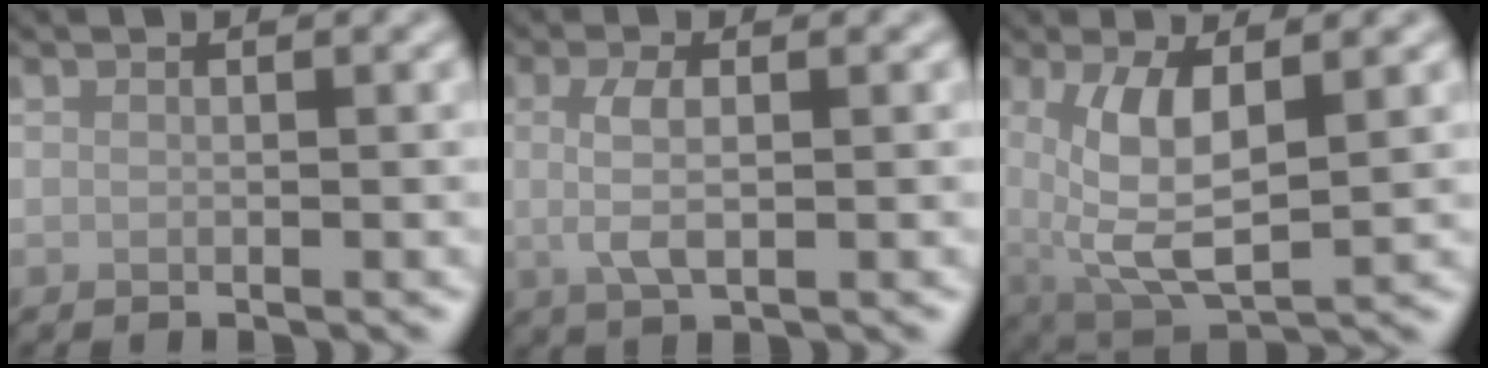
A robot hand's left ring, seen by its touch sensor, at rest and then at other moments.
{"total": 3.0, "force": [0.2, 1.1, 2.8], "torque": [-0.061, -0.001, 0.002]}
{"total": 7.1, "force": [1.0, 2.8, 6.4], "torque": [-0.132, -0.010, 0.023]}